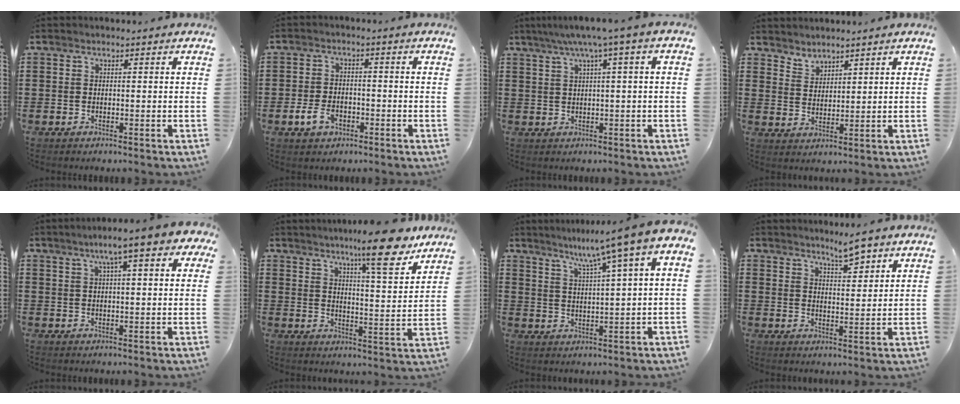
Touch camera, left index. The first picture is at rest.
{"total": 3.9, "force": [-1.9, 2.4, 2.4], "torque": [-0.057, -0.001, -0.038]}
{"total": 4.0, "force": [1.0, -0.5, 3.8], "torque": [-0.076, -0.005, 0.010]}
{"total": 2.8, "force": [2.6, 0.8, -0.6], "torque": [0.001, -0.006, 0.050]}
{"total": 6.9, "force": [3.7, 0.4, 5.9], "torque": [-0.113, 0.004, 0.059]}
{"total": 11.5, "force": [8.9, 0.7, 7.2], "torque": [-0.115, -0.045, 0.143]}
{"total": 6.7, "force": [3.8, -0.4, 5.6], "torque": [-0.113, -0.033, 0.052]}
{"total": 4.8, "force": [4.1, 0.9, 2.4], "torque": [-0.040, -0.013, 0.069]}